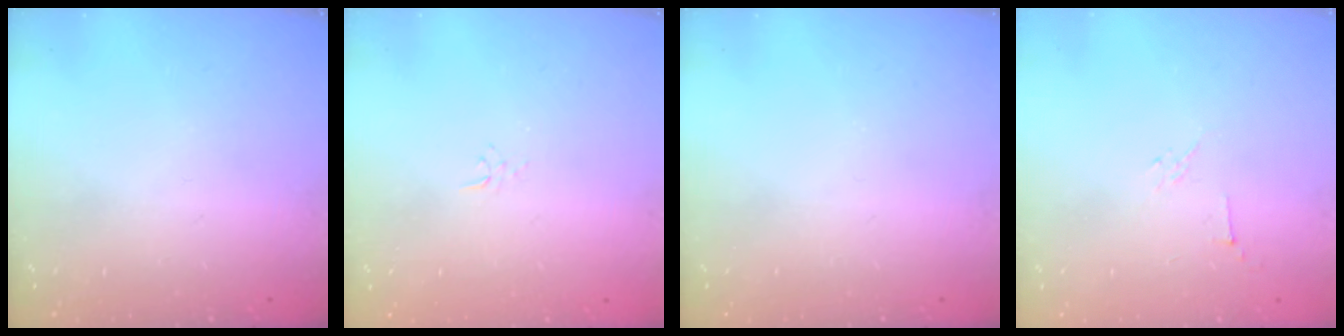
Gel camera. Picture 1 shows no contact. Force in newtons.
{"total": 2.6, "press": 2.6, "slide": 0.3}
{"total": 0.0}
{"total": 2.9, "press": 2.8, "slide": 0.8}